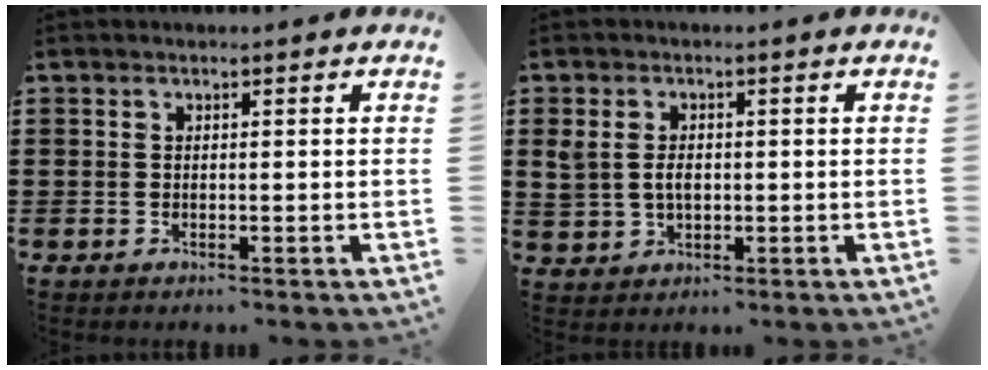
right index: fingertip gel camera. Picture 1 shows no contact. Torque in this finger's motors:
{"motor_torque": [0.06, 0.10, 0.05, 0.03]}